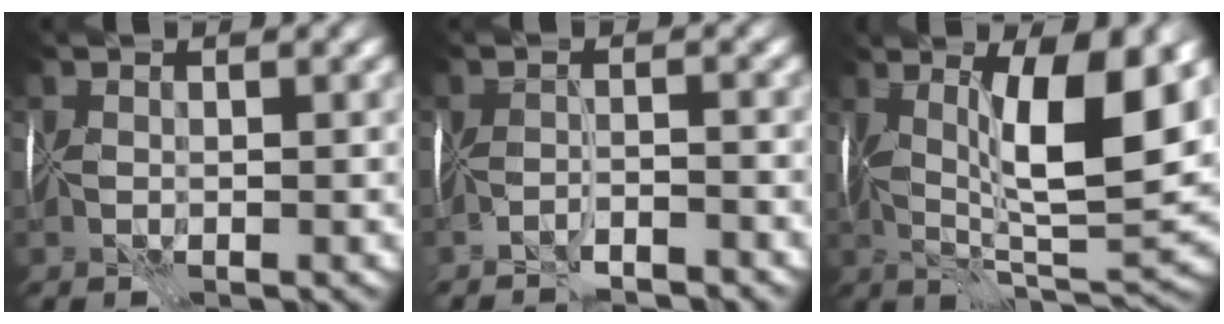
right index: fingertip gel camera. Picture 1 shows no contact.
{"total": 2.4, "force": [-2.3, 0.1, 0.7], "torque": [-0.008, 0.000, -0.042]}
{"total": 10.9, "force": [2.3, 2.9, 10.3], "torque": [-0.167, -0.002, 0.042]}